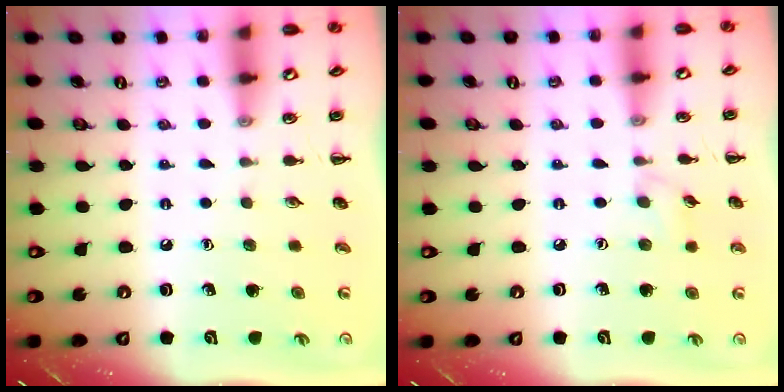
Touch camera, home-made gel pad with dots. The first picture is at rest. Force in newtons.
{"total": 3.9, "press": 3.6, "slide": 1.5}